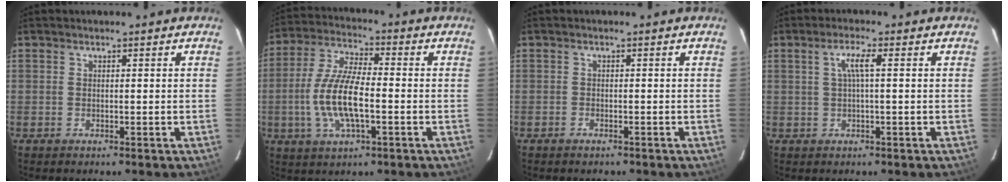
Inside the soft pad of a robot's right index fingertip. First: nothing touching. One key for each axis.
{"total": 12.1, "fx": -2.6, "fy": 4.1, "fz": 11.1, "tx": -0.232, "ty": -0.001, "tz": -0.051}
{"total": 1.4, "fx": -1.1, "fy": 0.8, "fz": 0.3, "tx": -0.010, "ty": 0.001, "tz": -0.018}
{"total": 3.2, "fx": 0.5, "fy": 0.1, "fz": 3.1, "tx": -0.062, "ty": 0.005, "tz": 0.010}